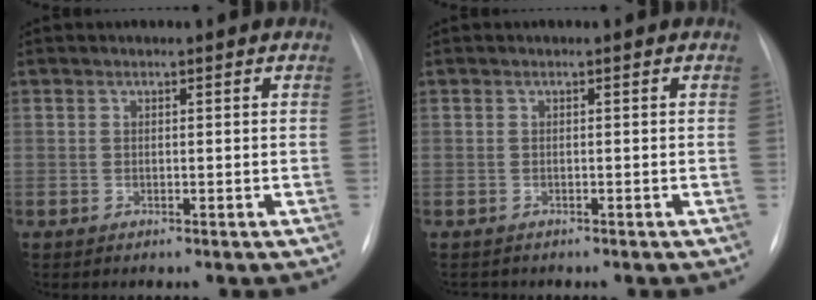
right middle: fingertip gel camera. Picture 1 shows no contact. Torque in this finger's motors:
{"motor_torque": [-0.15, 0.14, -0.03, 0.00]}